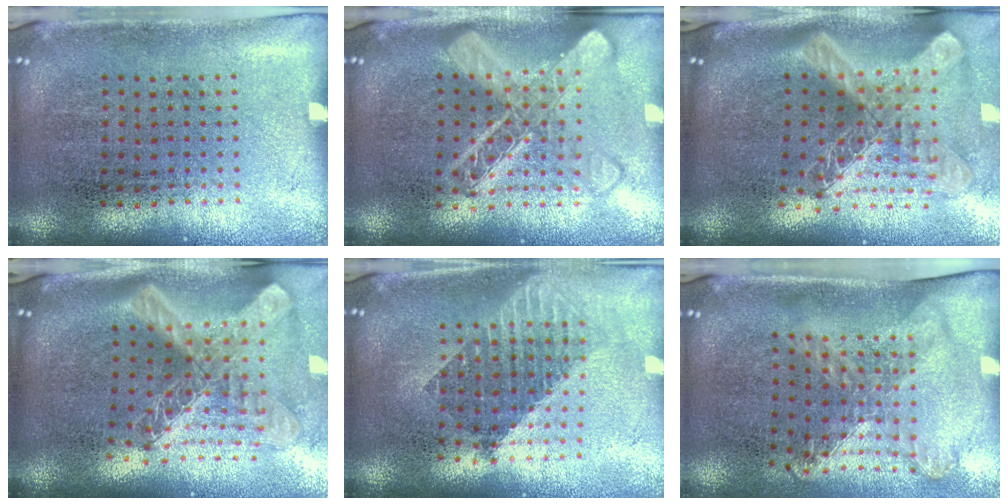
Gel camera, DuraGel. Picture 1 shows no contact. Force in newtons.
{"total": 2.9, "press": 2.8, "slide": 0.5}
{"total": 2.9, "press": 2.1, "slide": 2.0}
{"total": 2.9, "press": 2.1, "slide": 2.0}
{"total": 1.7, "press": 1.4, "slide": 1.0}
{"total": 1.6, "press": 1.2, "slide": 1.0}